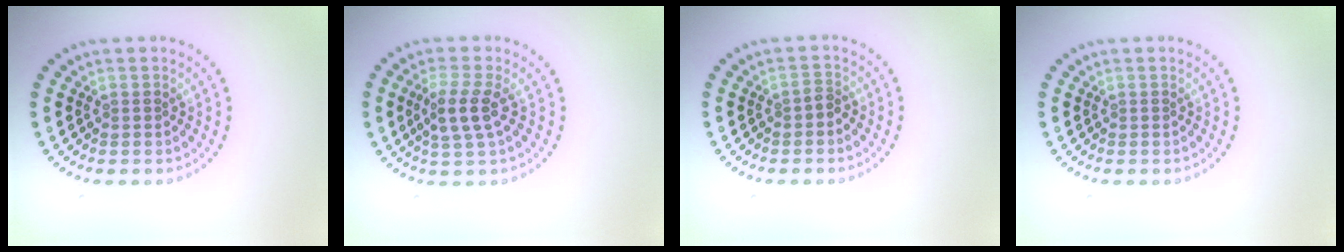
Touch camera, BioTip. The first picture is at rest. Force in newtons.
{"total": 3.0, "press": 2.6, "slide": 1.4}
{"total": 0.9, "press": 0.7, "slide": 0.6}
{"total": 0.0}